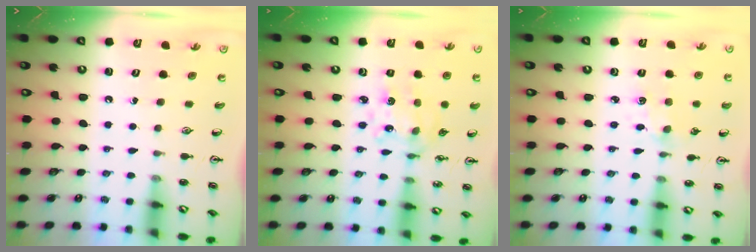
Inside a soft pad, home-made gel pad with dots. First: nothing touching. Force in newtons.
{"total": 7.3, "press": 6.9, "slide": 2.5}
{"total": 1.8, "press": 1.8, "slide": 0.3}